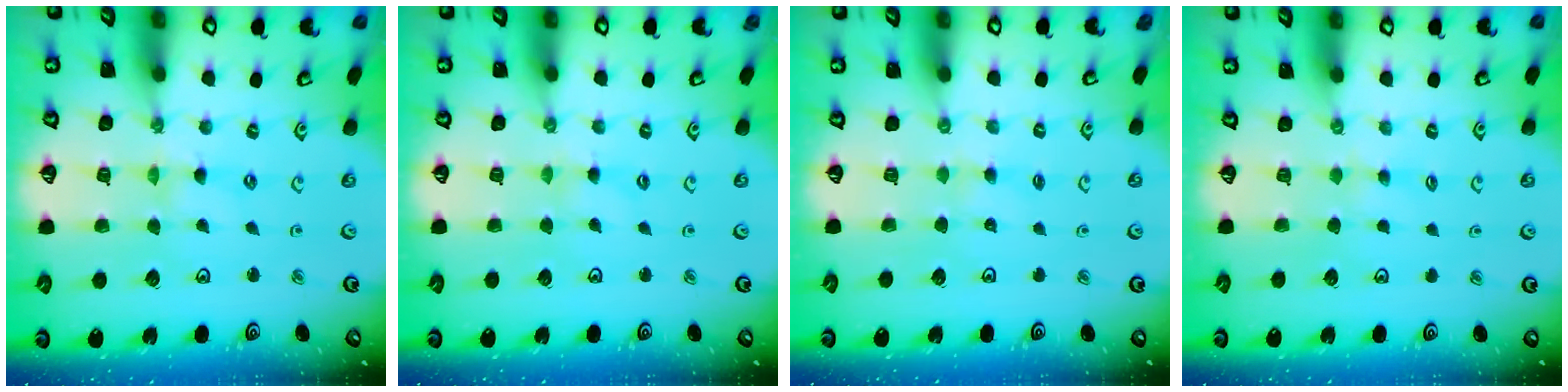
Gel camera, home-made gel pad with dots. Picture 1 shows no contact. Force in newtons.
{"total": 0.8, "press": 0.7, "slide": 0.2}
{"total": 1.7, "press": 1.7, "slide": 0.4}
{"total": 2.8, "press": 2.8, "slide": 0.3}